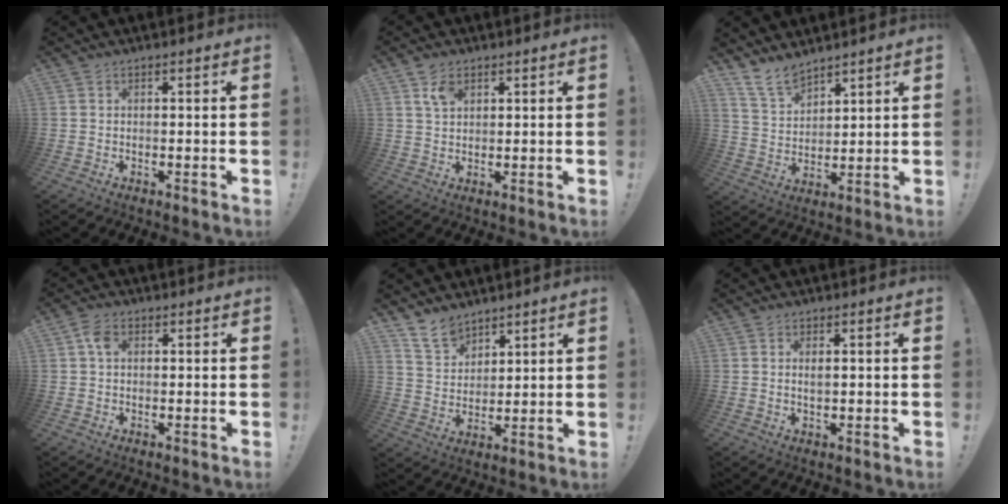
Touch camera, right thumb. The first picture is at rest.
{"total": 4.9, "force": [2.7, 2.6, 3.0], "torque": [-0.049, -0.008, 0.050]}
{"total": 9.2, "force": [7.9, 3.7, 2.8], "torque": [-0.063, -0.051, 0.156]}
{"total": 3.8, "force": [0.9, 2.6, 2.7], "torque": [-0.049, 0.008, 0.018]}
{"total": 9.1, "force": [7.5, 4.5, 2.2], "torque": [-0.040, -0.052, 0.147]}
{"total": 1.6, "force": [0.1, 0.6, 1.5], "torque": [-0.019, -0.003, -0.001]}